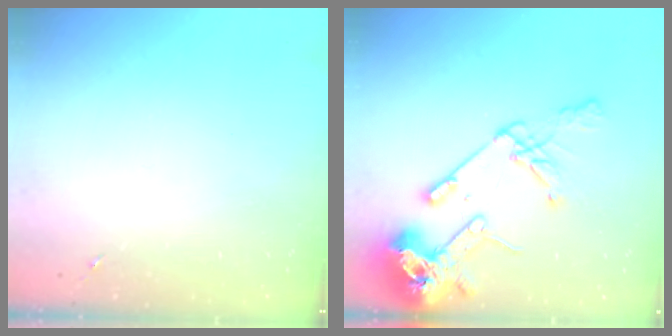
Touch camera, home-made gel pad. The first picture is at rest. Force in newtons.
{"total": 18.6, "press": 18.4, "slide": 2.4}